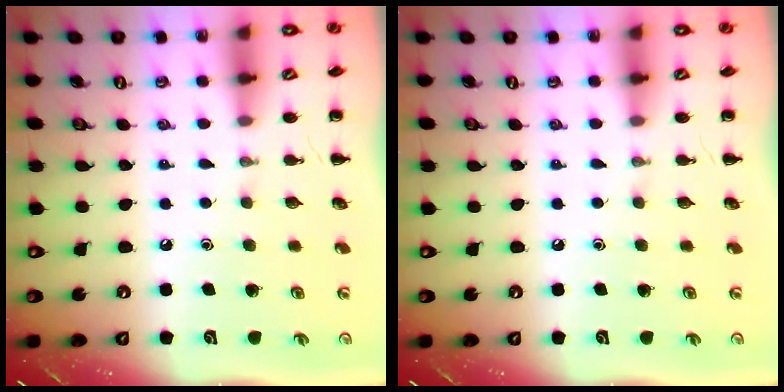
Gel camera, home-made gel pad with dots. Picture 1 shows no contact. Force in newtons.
{"total": 0.0}